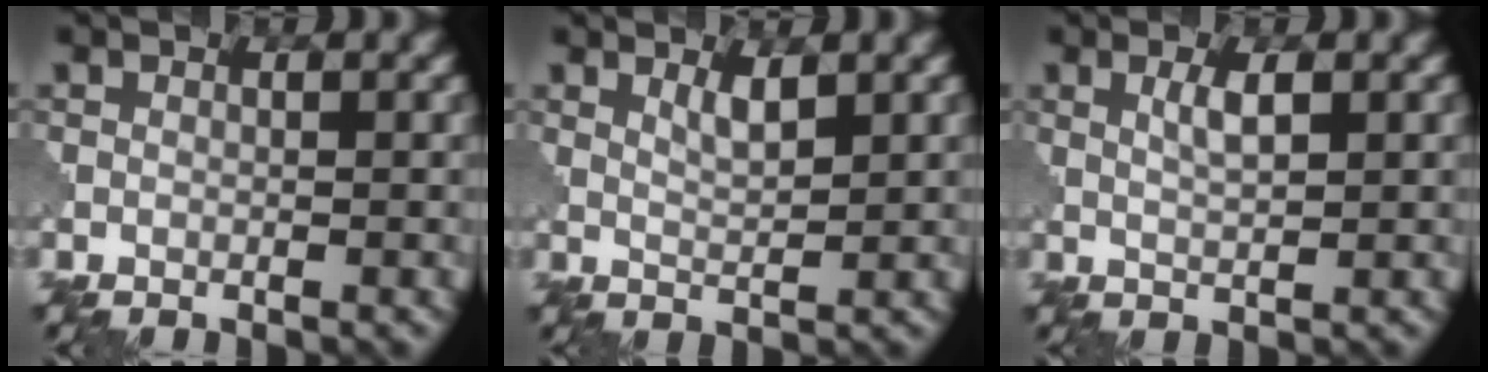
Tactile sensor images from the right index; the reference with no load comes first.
{"total": 1.8, "force": [1.1, 0.3, 1.4], "torque": [-0.027, -0.002, 0.020]}
{"total": 2.0, "force": [0.7, 0.4, 1.8], "torque": [-0.038, 0.001, 0.014]}